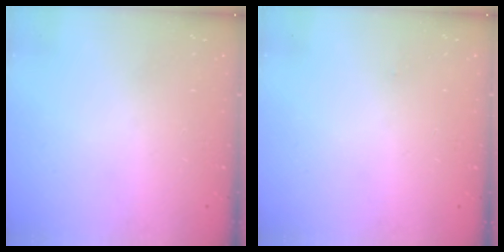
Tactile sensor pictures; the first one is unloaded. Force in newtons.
{"total": 9.0, "press": 1.4, "slide": 8.9}